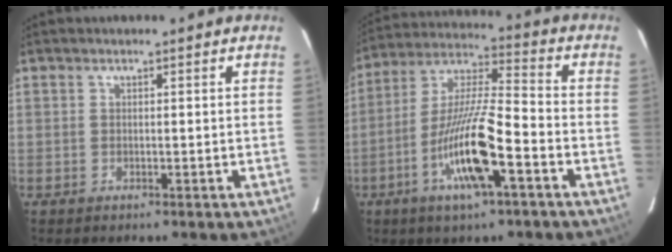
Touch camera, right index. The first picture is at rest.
{"total": 14.6, "force": [-5.7, 1.7, 13.3], "torque": [-0.261, -0.005, -0.105]}